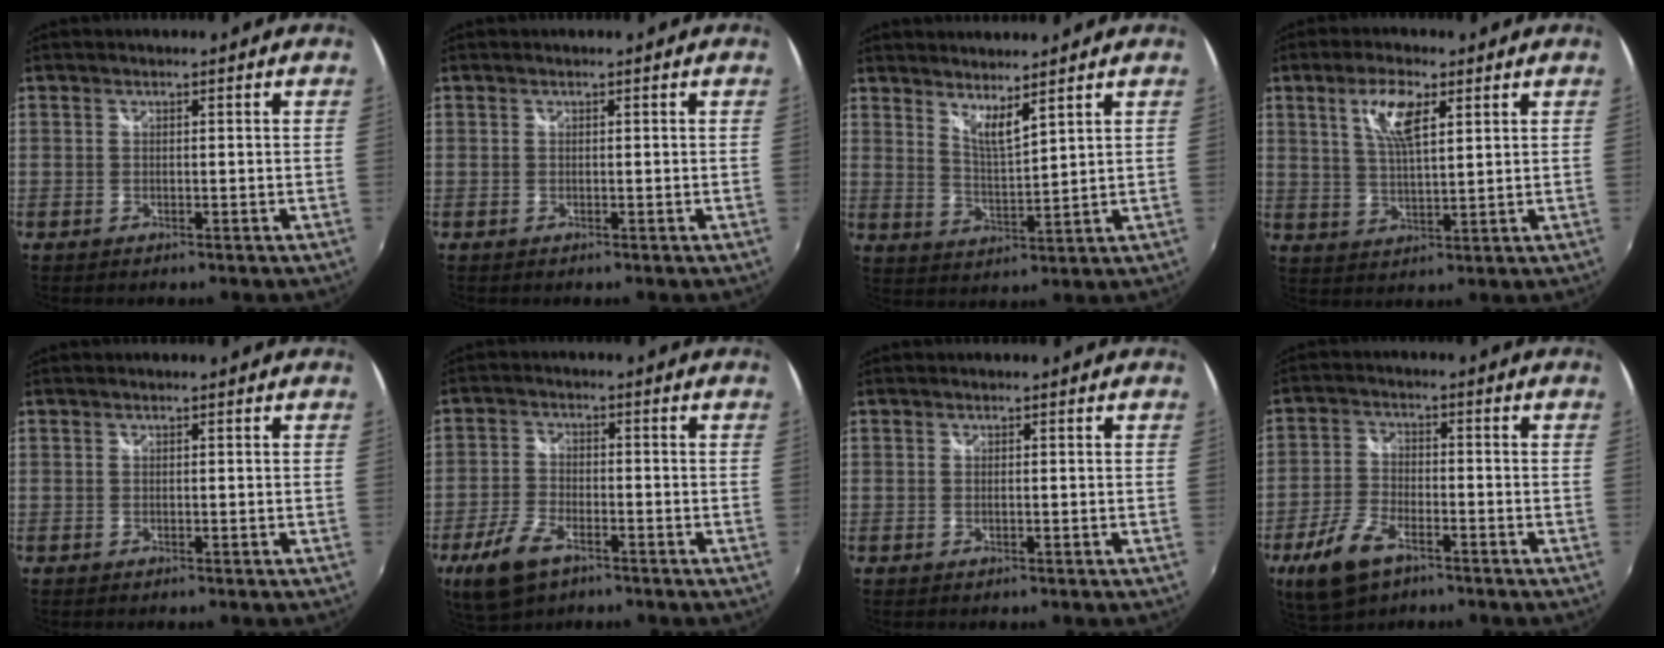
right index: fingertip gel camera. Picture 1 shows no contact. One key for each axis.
{"total": 0.0}
{"total": 5.3, "fx": 4.5, "fy": 0.4, "fz": 2.8, "tx": -0.047, "ty": -0.009, "tz": 0.076}
{"total": 7.4, "fx": 3.4, "fy": 2.4, "fz": 6.1, "tx": -0.115, "ty": 0.005, "tz": 0.067}
{"total": 0.0}
{"total": 9.3, "fx": -5.5, "fy": 4.5, "fz": 6.0, "tx": -0.146, "ty": -0.013, "tz": -0.105}
{"total": 0.6, "fx": 0.0, "fy": 0.0, "fz": 0.5, "tx": -0.012, "ty": 0.000, "tz": -0.003}
{"total": 10.1, "fx": -6.0, "fy": 4.8, "fz": 6.6, "tx": -0.155, "ty": -0.012, "tz": -0.114}